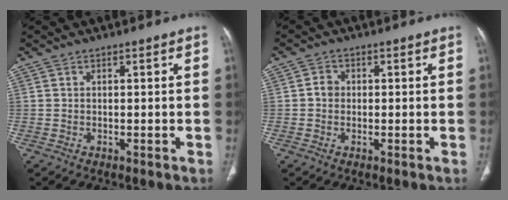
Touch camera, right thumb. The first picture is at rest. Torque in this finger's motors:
{"motor_torque": [0.46, 0.75, 0.58, -0.47, -0.01]}